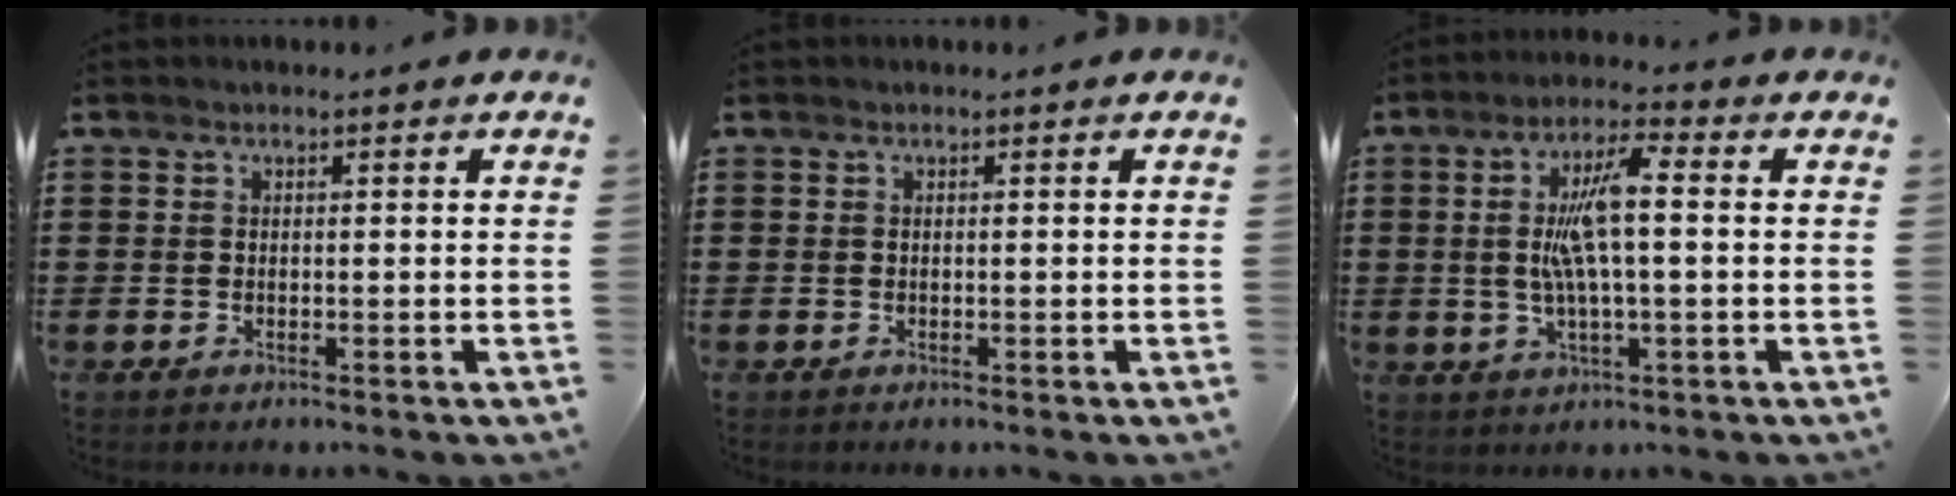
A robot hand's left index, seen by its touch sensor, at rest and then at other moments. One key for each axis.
{"total": 0.0}
{"total": 8.1, "fx": 0.9, "fy": 1.6, "fz": 7.8, "tx": -0.170, "ty": -0.001, "tz": 0.004}